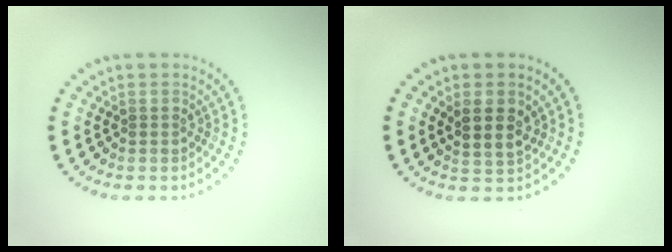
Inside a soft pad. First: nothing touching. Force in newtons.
{"total": 2.7, "press": 2.5, "slide": 1.0}